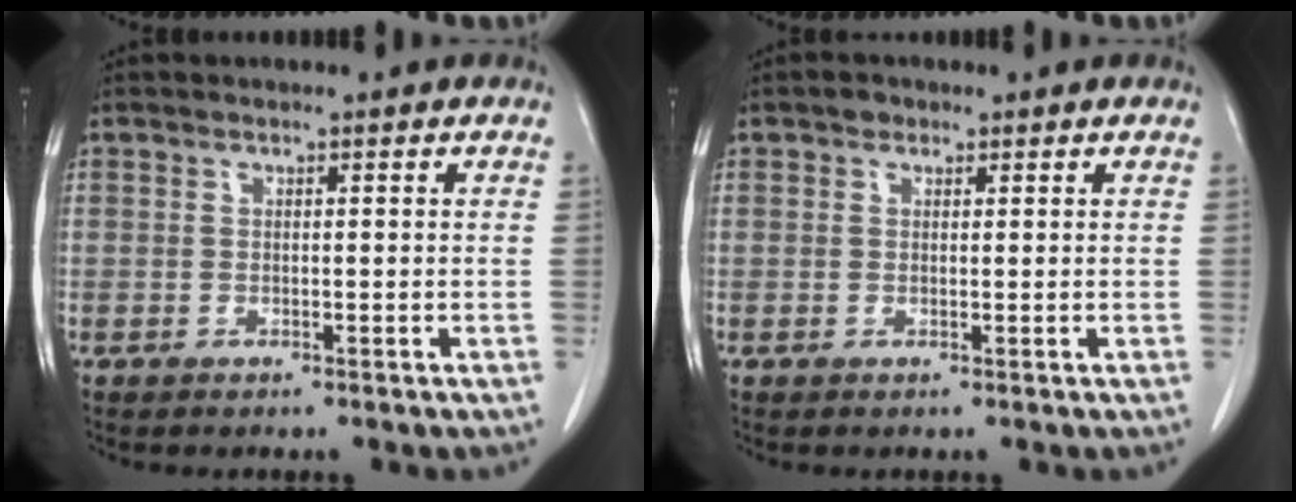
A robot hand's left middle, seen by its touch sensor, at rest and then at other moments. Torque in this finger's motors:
{"motor_torque": [0.11, -0.08, -0.04, -0.01]}